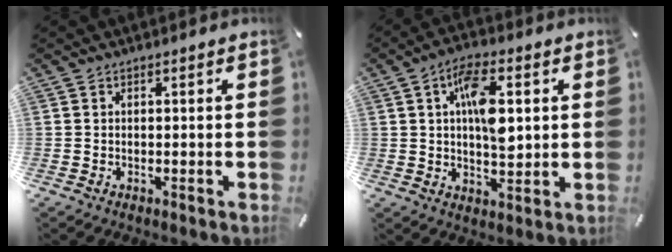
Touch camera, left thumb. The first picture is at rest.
{"total": 10.7, "force": [2.5, 5.2, 9.0], "torque": [-0.156, -0.005, 0.036]}